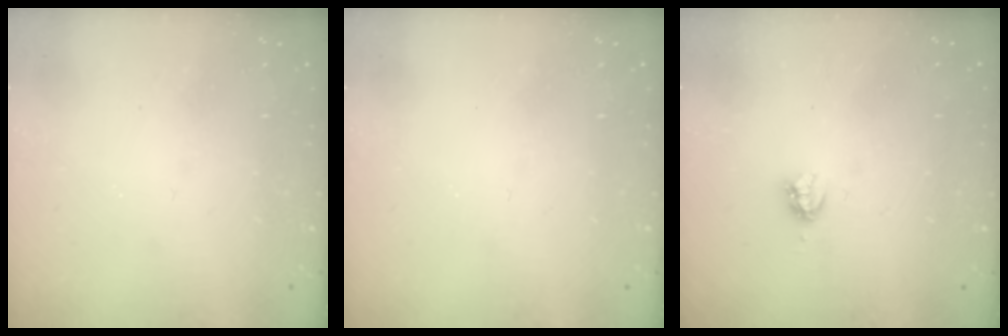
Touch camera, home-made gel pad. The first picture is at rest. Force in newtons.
{"total": 0.0}
{"total": 4.0, "press": 4.0, "slide": 0.4}